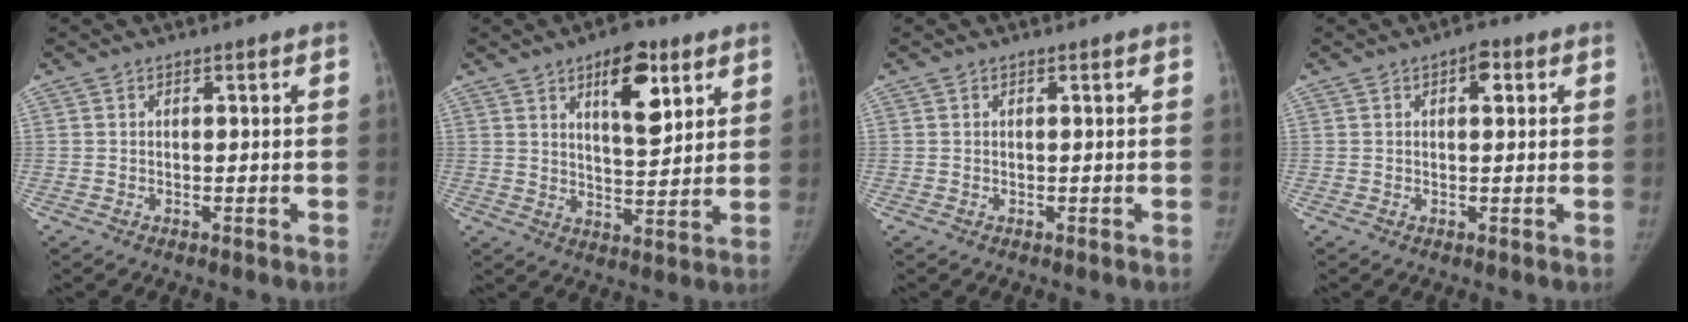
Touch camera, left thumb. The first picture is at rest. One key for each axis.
{"total": 10.7, "fx": 5.5, "fy": 4.6, "fz": 8.0, "tx": -0.096, "ty": -0.030, "tz": 0.086}
{"total": 0.0}
{"total": 3.0, "fx": 1.1, "fy": 1.5, "fz": 2.3, "tx": -0.023, "ty": 0.001, "tz": 0.011}